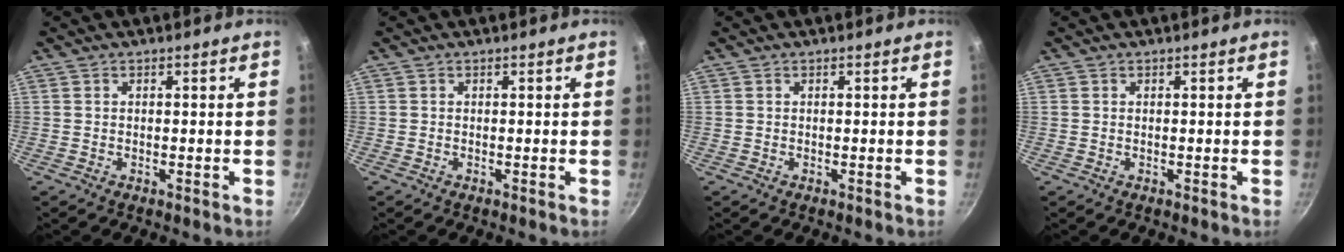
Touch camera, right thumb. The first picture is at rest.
{"total": 0.0}
{"total": 0.0}
{"total": 0.0}